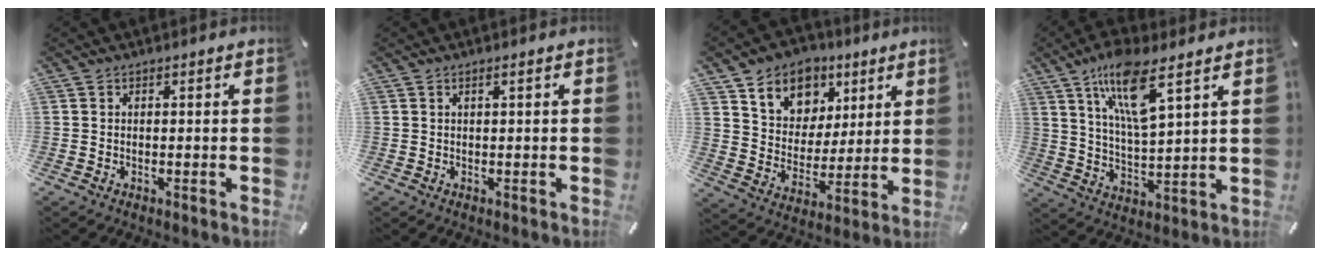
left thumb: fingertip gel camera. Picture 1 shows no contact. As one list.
[{"total": 0.9, "force": [0.3, 0.1, 0.9], "torque": [-0.016, 0.001, 0.005]}, {"total": 10.7, "force": [5.7, 9.0, 1.6], "torque": [-0.031, -0.045, 0.109]}, {"total": 13.0, "force": [8.3, 3.5, 9.3], "torque": [-0.175, -0.028, 0.145]}]